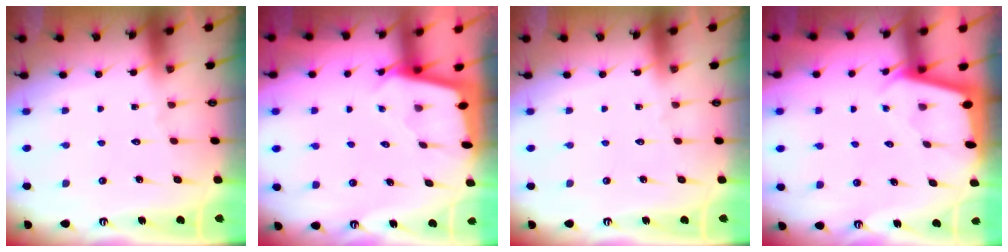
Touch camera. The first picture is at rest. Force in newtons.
{"total": 1.8, "press": 1.8, "slide": 0.2}
{"total": 0.0}
{"total": 2.2, "press": 2.2, "slide": 0.2}